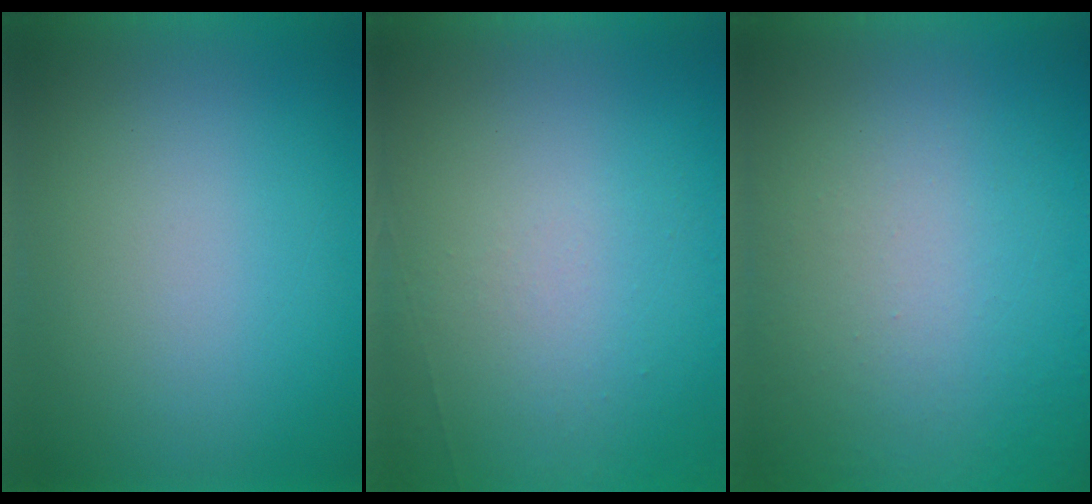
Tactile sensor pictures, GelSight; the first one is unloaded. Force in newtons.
{"total": 6.9}
{"total": 7.6}